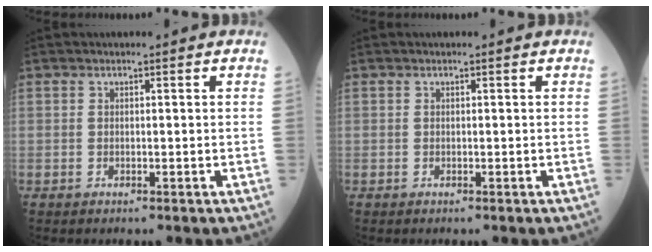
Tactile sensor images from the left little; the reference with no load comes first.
{"total": 0.0}